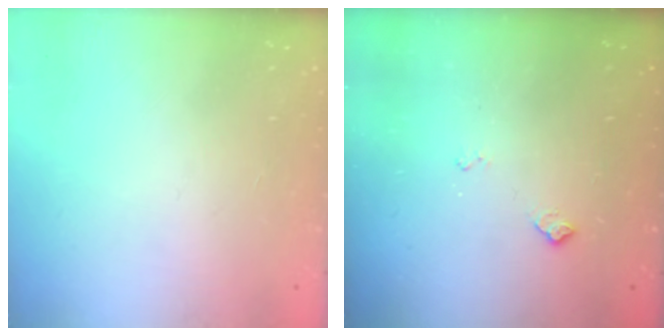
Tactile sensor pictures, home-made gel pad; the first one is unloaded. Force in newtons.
{"total": 6.6, "press": 6.5, "slide": 0.9}